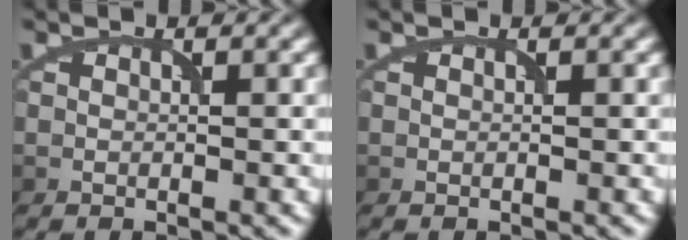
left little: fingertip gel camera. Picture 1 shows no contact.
{"total": 0.0}